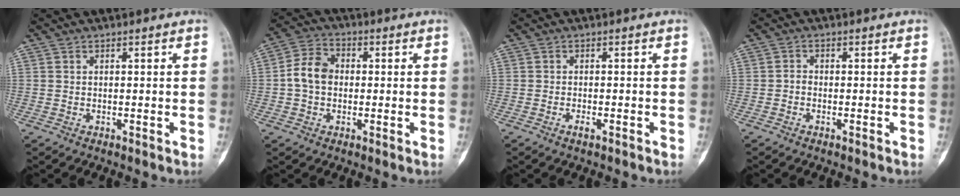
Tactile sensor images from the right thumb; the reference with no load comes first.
{"total": 7.0, "force": [-0.2, 5.4, 4.4], "torque": [-0.075, 0.021, -0.014]}
{"total": 1.1, "force": [-0.7, 0.4, 0.7], "torque": [-0.016, 0.002, -0.014]}
{"total": 1.0, "force": [-0.5, 0.7, 0.5], "torque": [-0.007, 0.004, -0.016]}